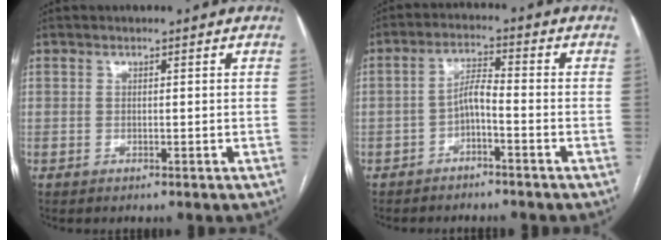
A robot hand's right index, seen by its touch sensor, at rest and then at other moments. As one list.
[{"total": 3.9, "force": [-1.8, 0.7, 3.4], "torque": [-0.064, 0.014, -0.034]}]